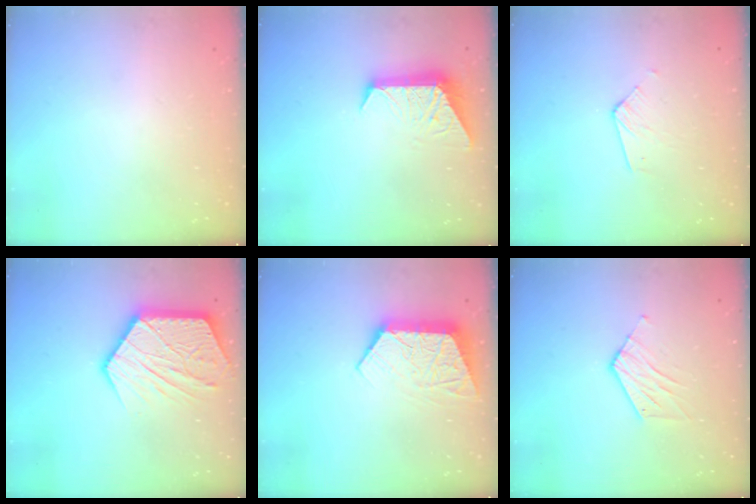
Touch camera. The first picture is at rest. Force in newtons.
{"total": 9.1, "press": 9.1, "slide": 0.7}
{"total": 3.5, "press": 3.5, "slide": 0.4}
{"total": 22.8, "press": 22.8, "slide": 1.9}
{"total": 10.4, "press": 10.3, "slide": 0.9}
{"total": 7.2, "press": 7.2, "slide": 0.4}